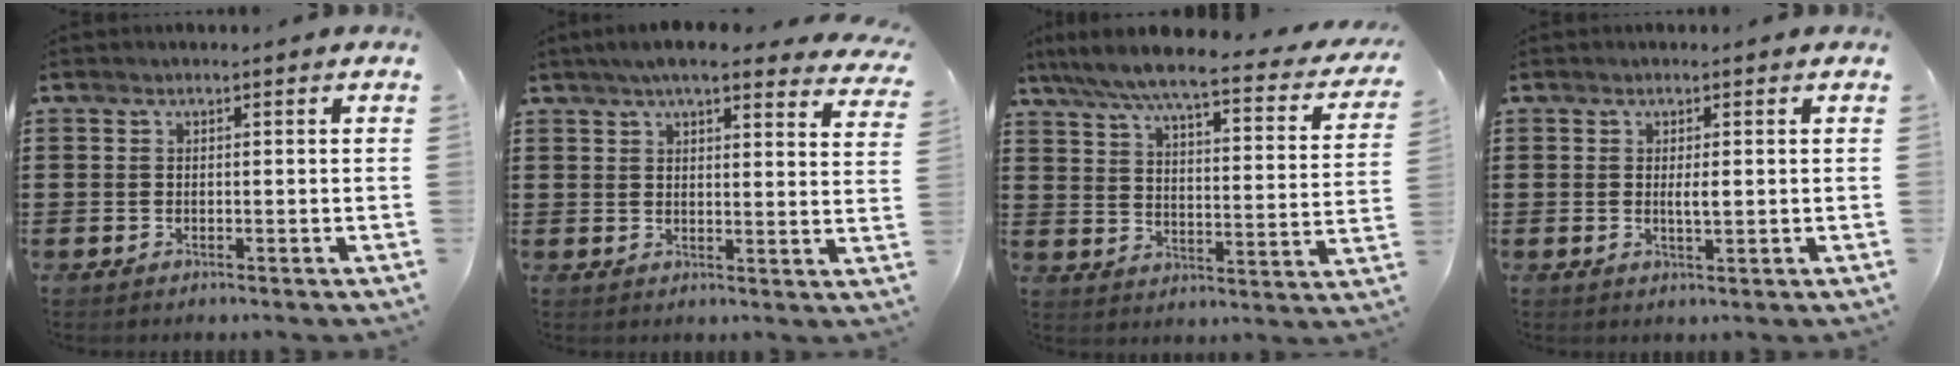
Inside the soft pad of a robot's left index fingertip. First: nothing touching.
{"total": 6.2, "force": [5.4, 0.7, 2.9], "torque": [-0.067, -0.012, 0.095]}
{"total": 6.2, "force": [5.4, 0.2, 3.0], "torque": [-0.085, -0.039, 0.087]}
{"total": 1.7, "force": [0.2, 0.3, 1.7], "torque": [-0.032, -0.001, 0.002]}